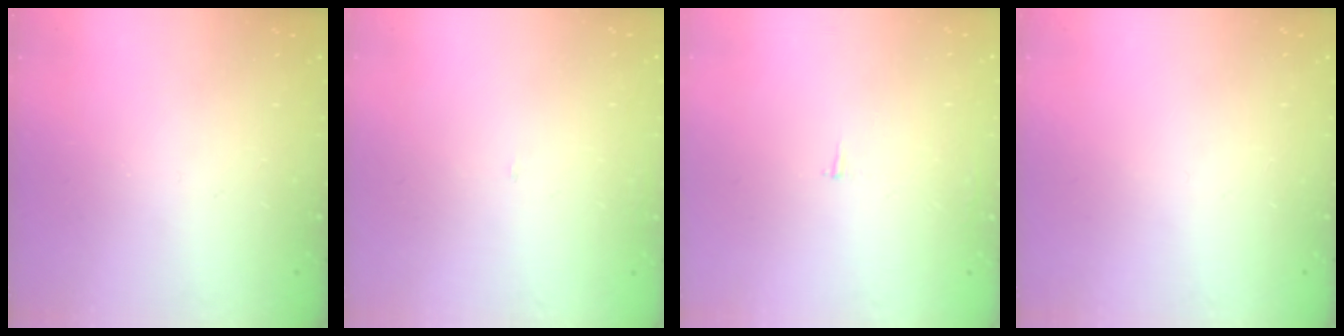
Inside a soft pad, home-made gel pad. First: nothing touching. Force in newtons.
{"total": 2.1, "press": 2.1, "slide": 0.1}
{"total": 2.3, "press": 2.3, "slide": 0.2}
{"total": 0.0}